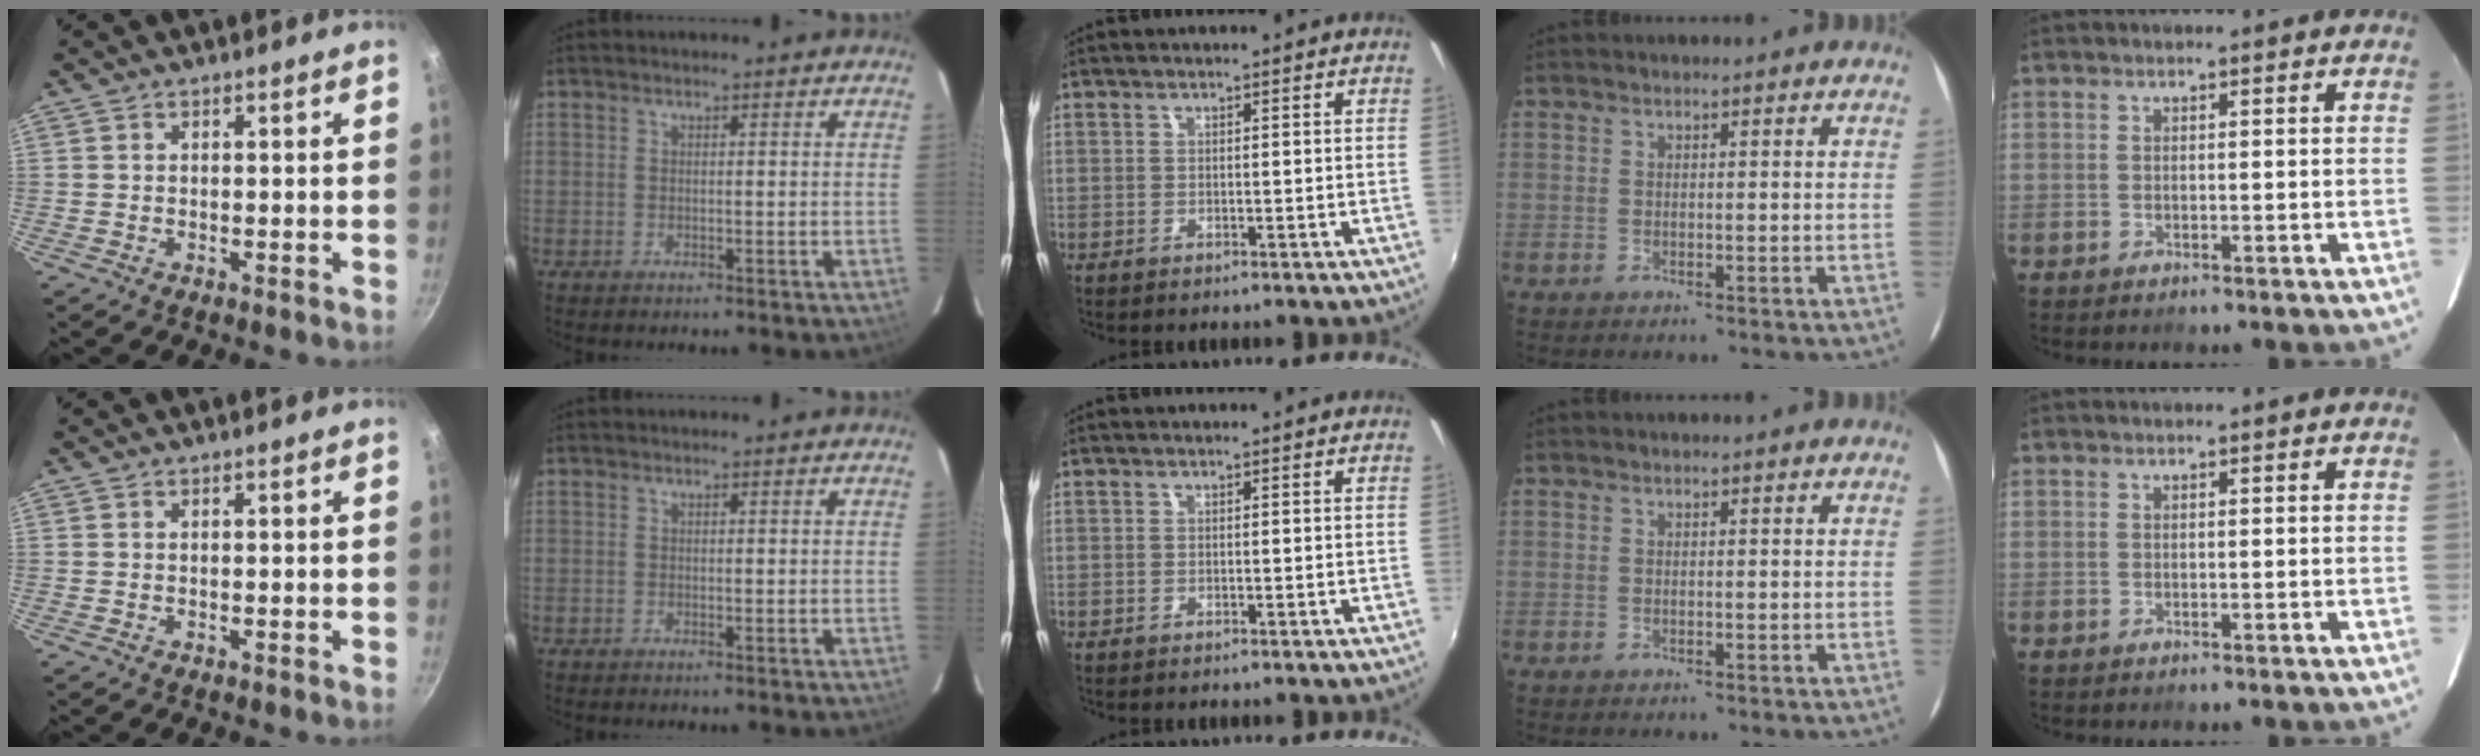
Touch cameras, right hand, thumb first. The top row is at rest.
{}